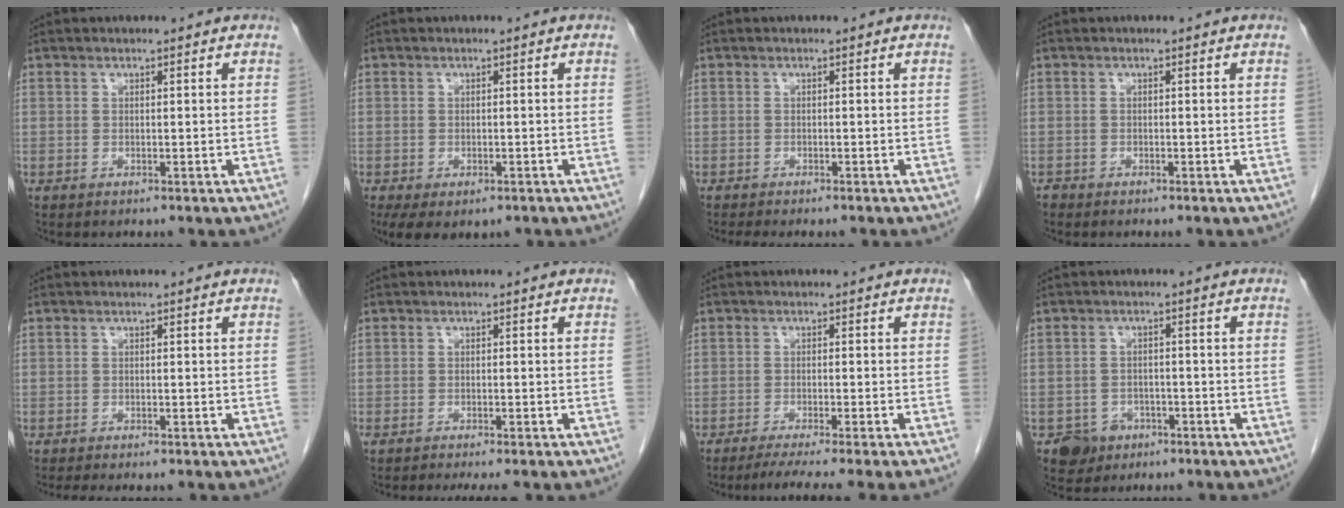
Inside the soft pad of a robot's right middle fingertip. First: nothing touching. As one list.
[{"total": 5.9, "force": [-3.6, 3.2, 3.4], "torque": [-0.058, -0.010, -0.052]}, {"total": 4.6, "force": [-4.0, 0.8, 2.2], "torque": [-0.025, -0.009, -0.055]}, {"total": 0.5, "force": [-0.5, 0.2, -0.1], "torque": [-0.005, 0.000, -0.011]}, {"total": 4.6, "force": [-4.0, 0.8, 2.2], "torque": [-0.025, -0.009, -0.054]}, {"total": 6.6, "force": [-5.7, 0.8, 3.2], "torque": [-0.032, -0.008, -0.078]}, {"total": 8.7, "force": [-7.3, -1.7, 4.3], "torque": [-0.037, -0.022, -0.109]}, {"total": 4.1, "force": [-2.4, 3.3, 0.5], "torque": [-0.004, 0.012, -0.032]}]